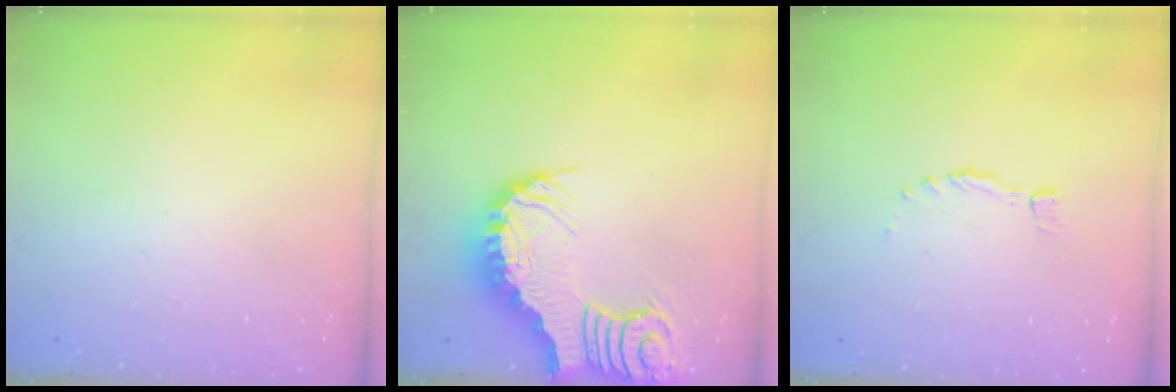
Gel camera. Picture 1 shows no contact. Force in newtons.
{"total": 3.7, "press": 3.6, "slide": 0.7}
{"total": 0.0}